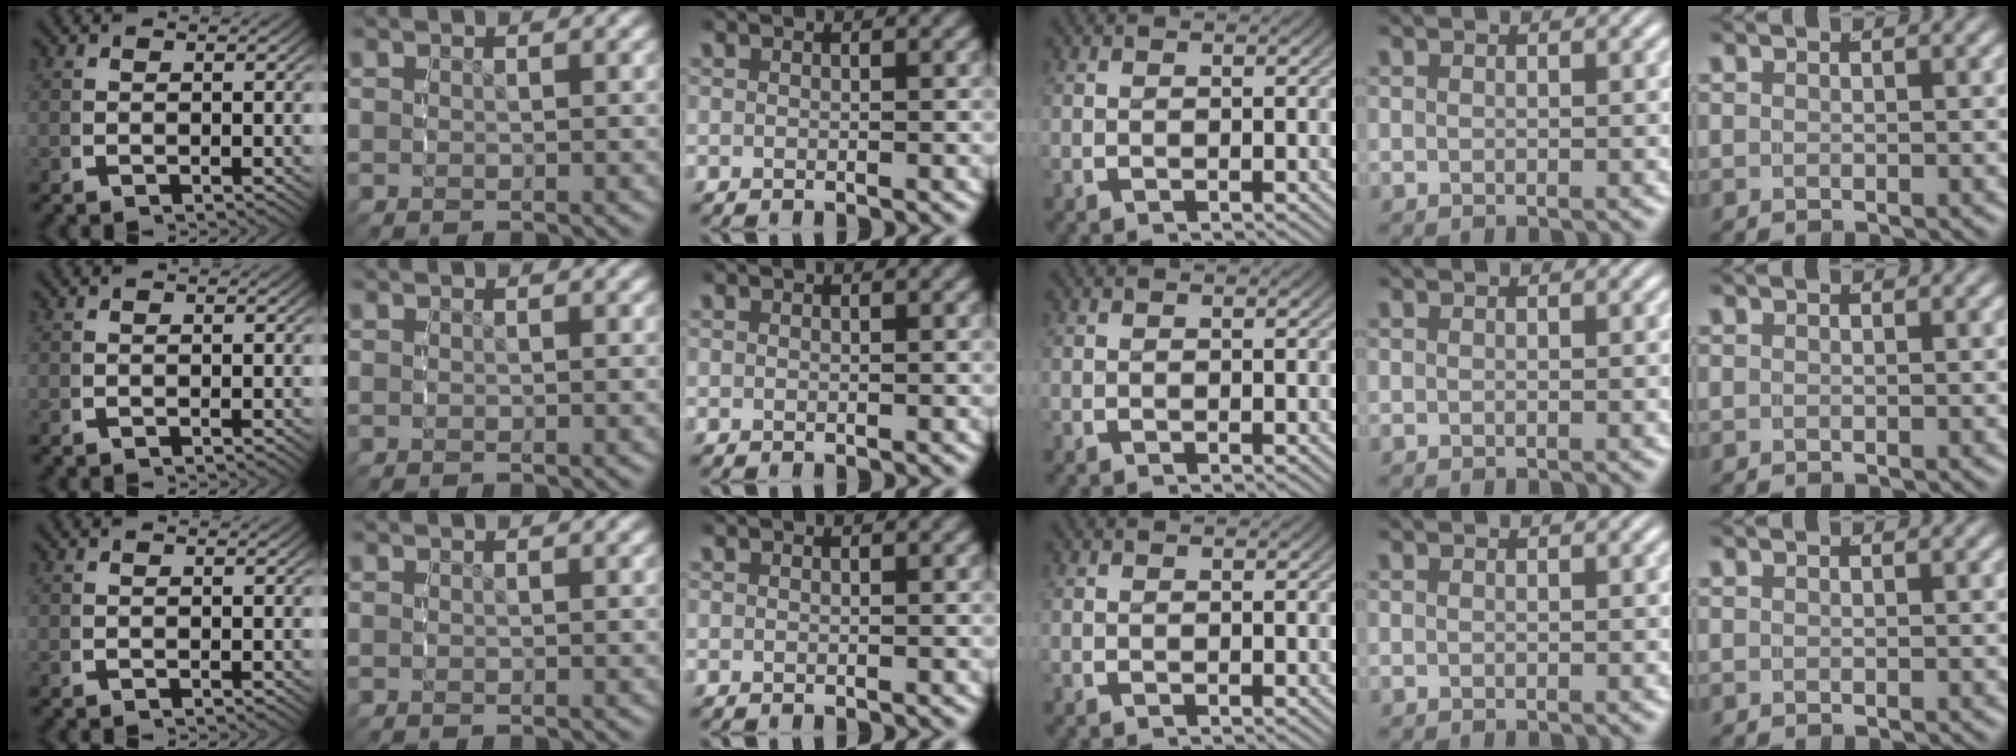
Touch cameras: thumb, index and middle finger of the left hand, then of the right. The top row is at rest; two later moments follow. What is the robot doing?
{"motion": "grasp_and_lifting", "object": "small bumper sticker"}